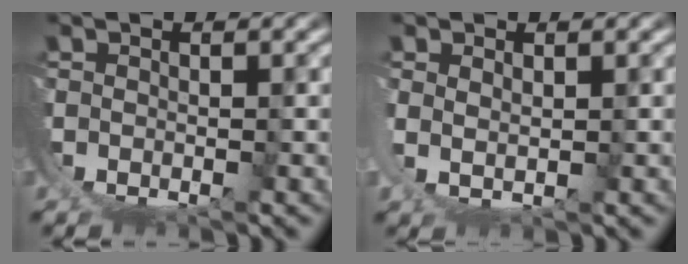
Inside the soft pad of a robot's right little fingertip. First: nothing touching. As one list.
[{"total": 2.2, "force": [1.7, 0.3, 1.3], "torque": [-0.036, -0.007, 0.037]}]